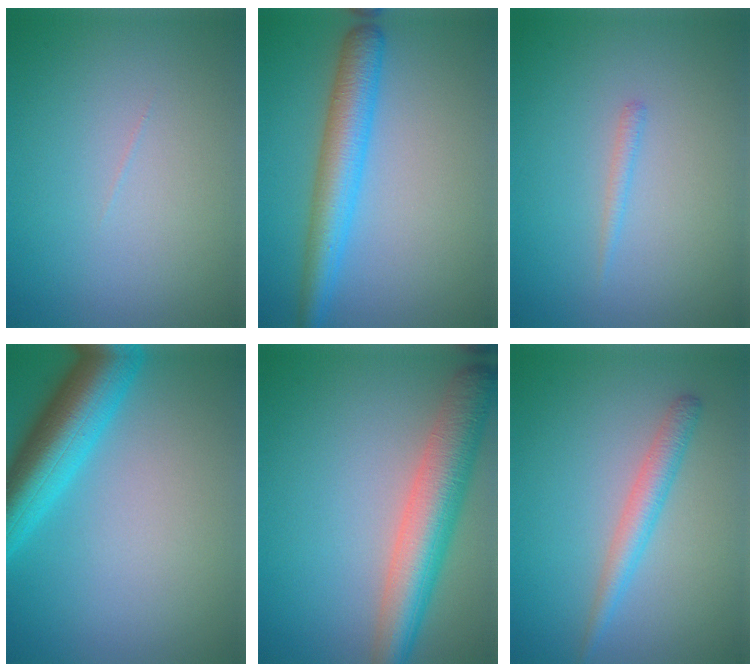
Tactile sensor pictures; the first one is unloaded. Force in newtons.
{"total": 5.0, "press": 5.0, "slide": 0.2}
{"total": 0.8, "press": 0.8, "slide": 0.1}
{"total": 7.7, "press": 7.7, "slide": 0.4}
{"total": 7.0, "press": 7.0, "slide": 0.3}
{"total": 2.5, "press": 2.5, "slide": 0.0}